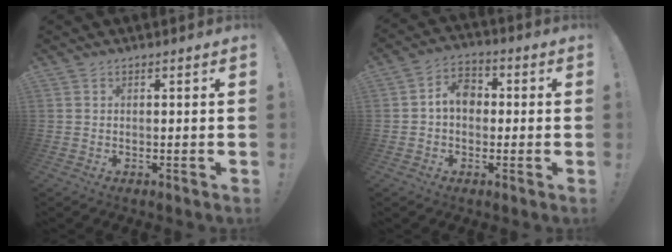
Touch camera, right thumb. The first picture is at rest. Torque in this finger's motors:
{"motor_torque": [-0.03, 0.03, 0.00, 0.00, 0.00]}